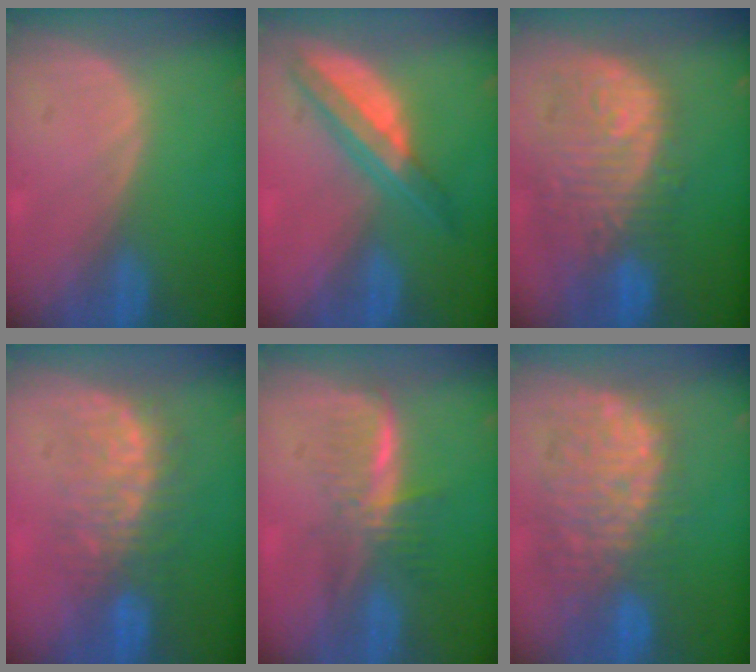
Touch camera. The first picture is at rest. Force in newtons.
{"total": 6.6, "press": 5.8, "slide": 3.2}
{"total": 12.0, "press": 10.7, "slide": 5.5}
{"total": 7.8, "press": 7.7, "slide": 1.3}
{"total": 5.8, "press": 5.3, "slide": 2.3}
{"total": 11.0, "press": 10.1, "slide": 4.3}